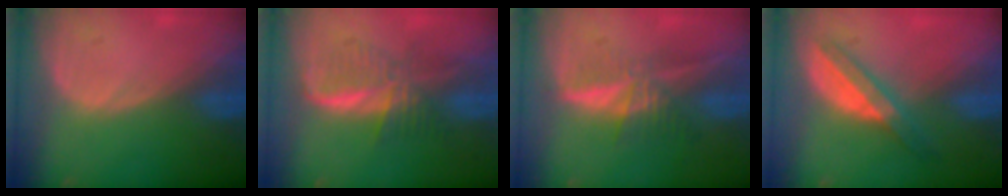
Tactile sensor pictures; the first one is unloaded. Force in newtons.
{"total": 6.0, "press": 5.9, "slide": 0.8}
{"total": 5.9, "press": 5.5, "slide": 2.0}
{"total": 6.0, "press": 5.2, "slide": 2.9}